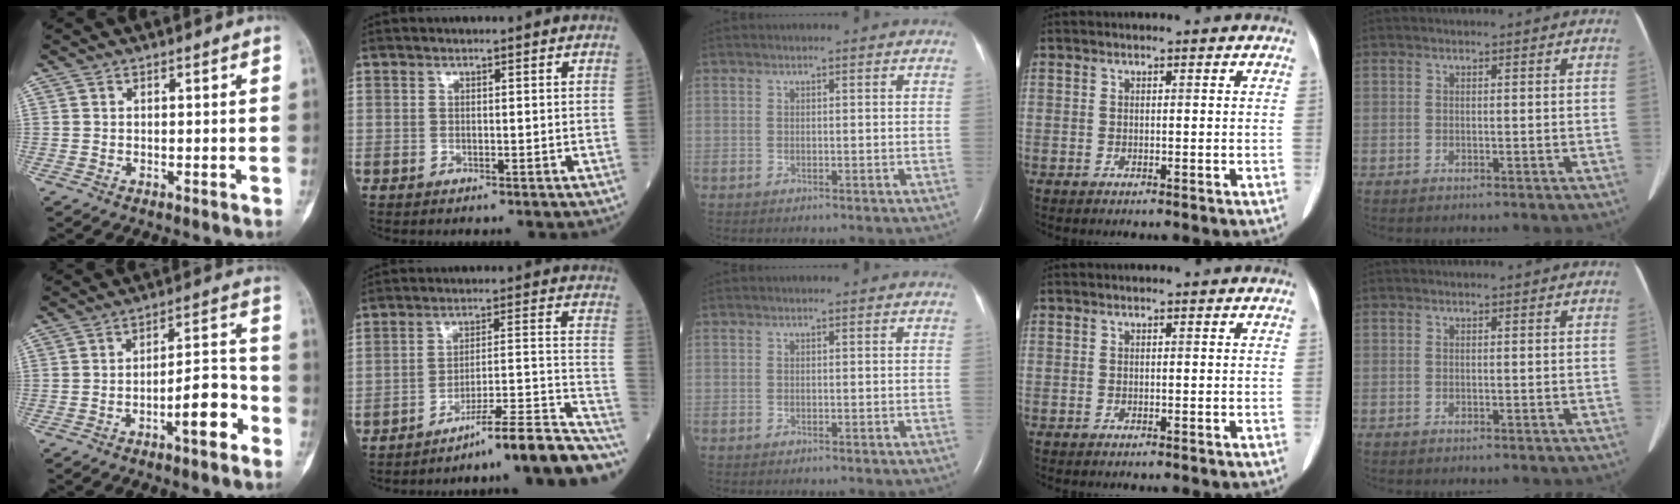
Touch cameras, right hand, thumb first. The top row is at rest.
{"thumb": {"total": 9.2, "force": [-4.3, 2.8, 7.7], "torque": [-0.109, 0.038, -0.065]}, "index": {"total": 19.2, "force": [-16.8, -0.3, 9.3], "torque": [-0.070, 0.027, -0.239]}}